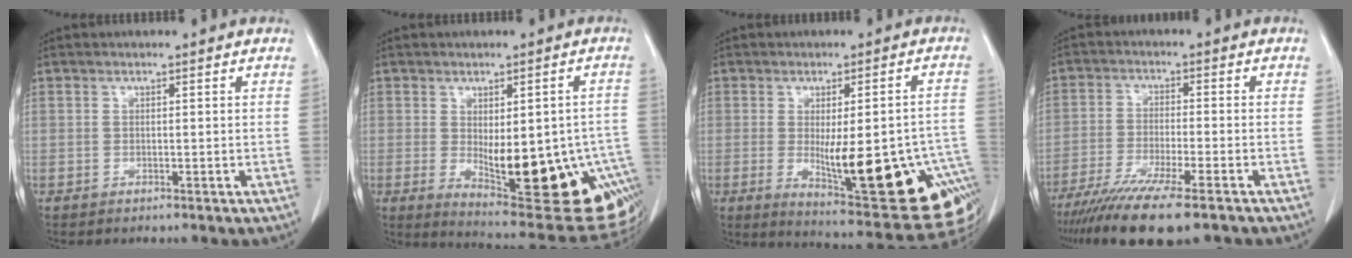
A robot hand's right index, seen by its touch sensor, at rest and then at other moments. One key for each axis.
{"total": 20.5, "fx": -5.4, "fy": 6.6, "fz": 18.7, "tx": -0.162, "ty": -0.003, "tz": -0.047}
{"total": 22.0, "fx": -6.2, "fy": 5.6, "fz": 20.4, "tx": -0.167, "ty": 0.003, "tz": -0.060}
{"total": 13.7, "fx": -10.4, "fy": 1.2, "fz": 8.8, "tx": -0.155, "ty": -0.038, "tz": -0.169}